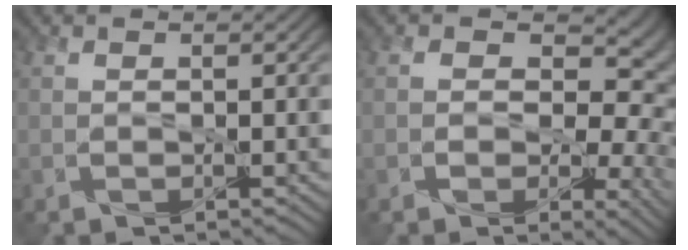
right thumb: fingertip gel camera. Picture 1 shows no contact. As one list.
[{"total": 10.2, "force": [-0.7, 7.7, 6.8], "torque": [-0.085, -0.004, -0.019]}]